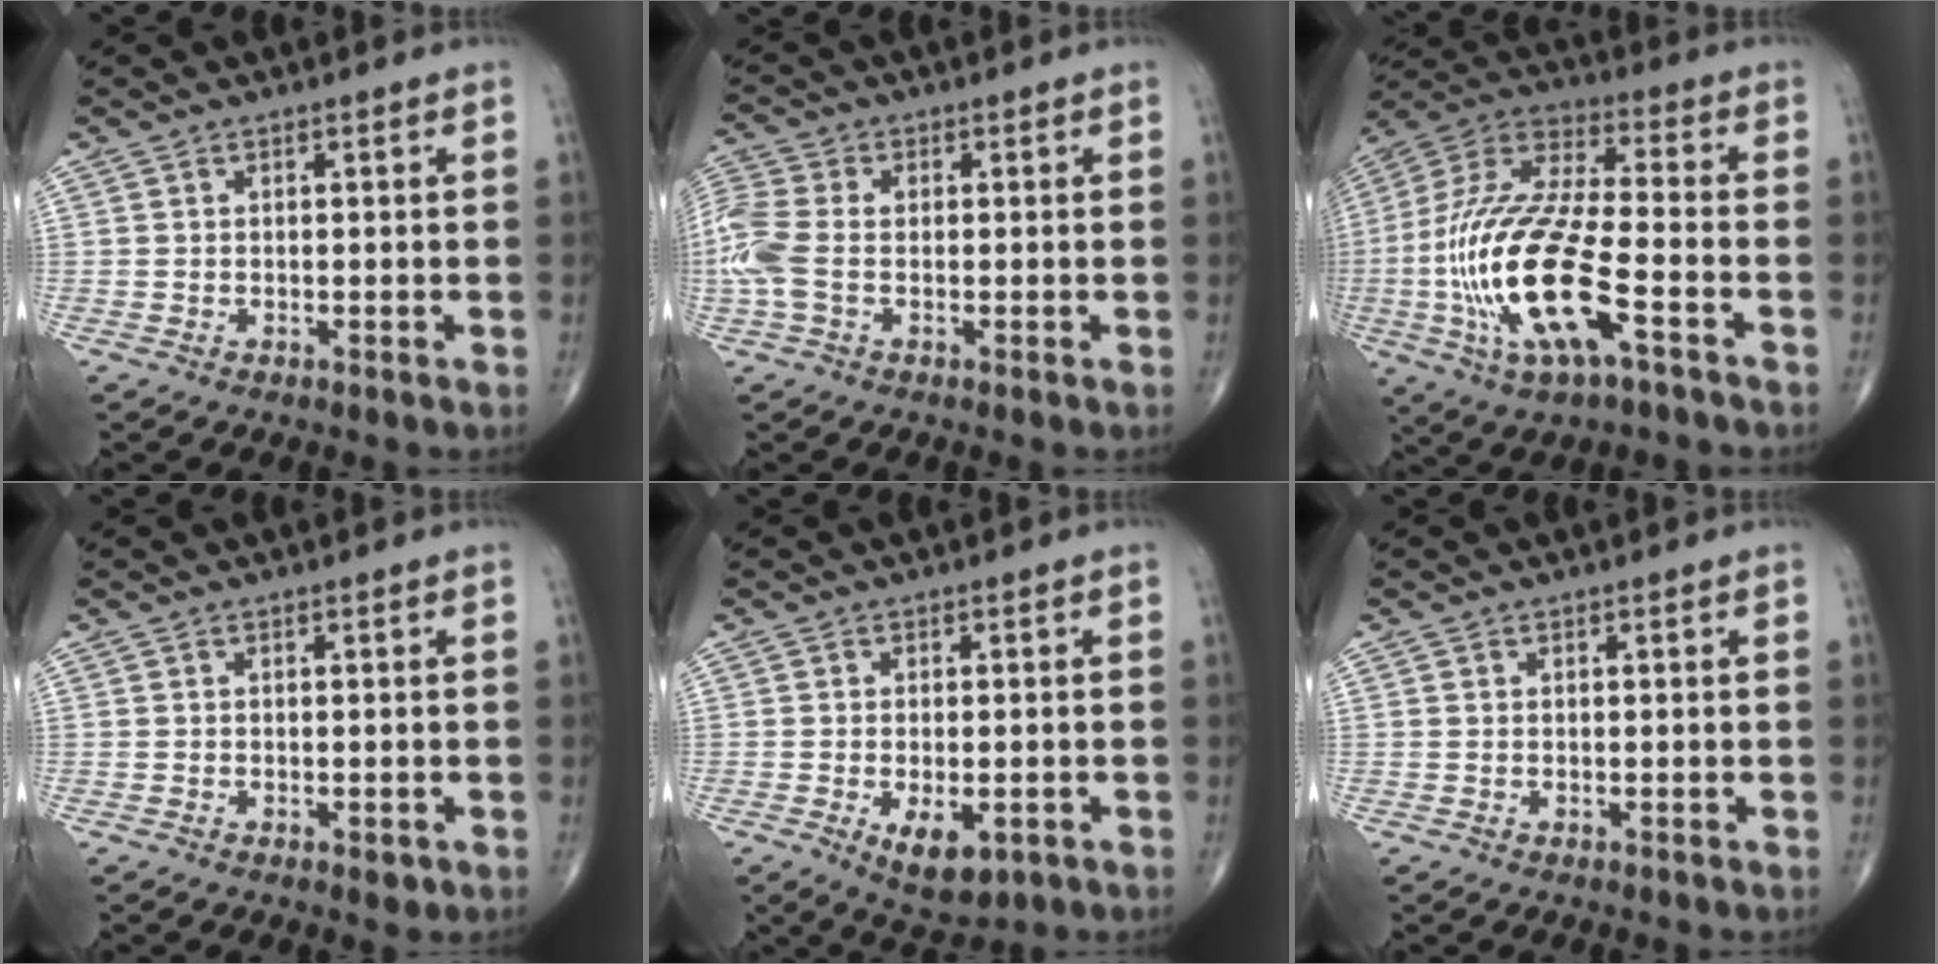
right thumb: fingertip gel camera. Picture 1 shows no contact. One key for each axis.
{"total": 8.3, "fx": -0.7, "fy": 5.2, "fz": 6.5, "tx": -0.182, "ty": 0.014, "tz": -0.017}
{"total": 23.1, "fx": -6.8, "fy": 7.6, "fz": 20.7, "tx": -0.468, "ty": 0.019, "tz": -0.118}
{"total": 1.4, "fx": -0.5, "fy": 0.7, "fz": 1.1, "tx": -0.009, "ty": -0.002, "tz": -0.006}
{"total": 6.5, "fx": -2.2, "fy": 3.1, "fz": 5.2, "tx": -0.078, "ty": -0.006, "tz": -0.024}
{"total": 0.0}